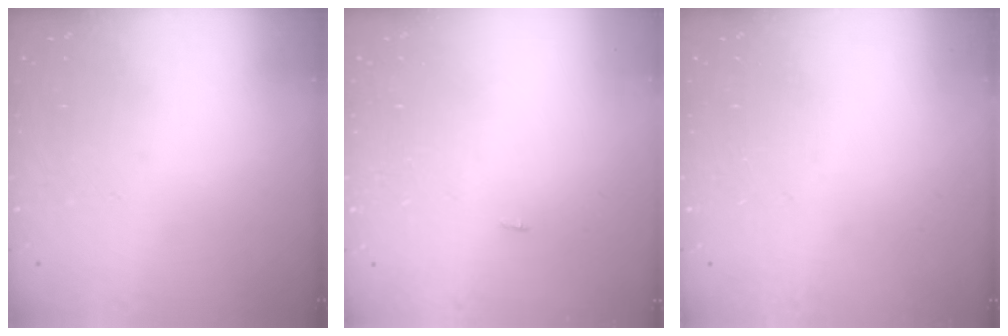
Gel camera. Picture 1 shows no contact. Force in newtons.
{"total": 6.1, "press": 1.7, "slide": 5.9}
{"total": 0.0}